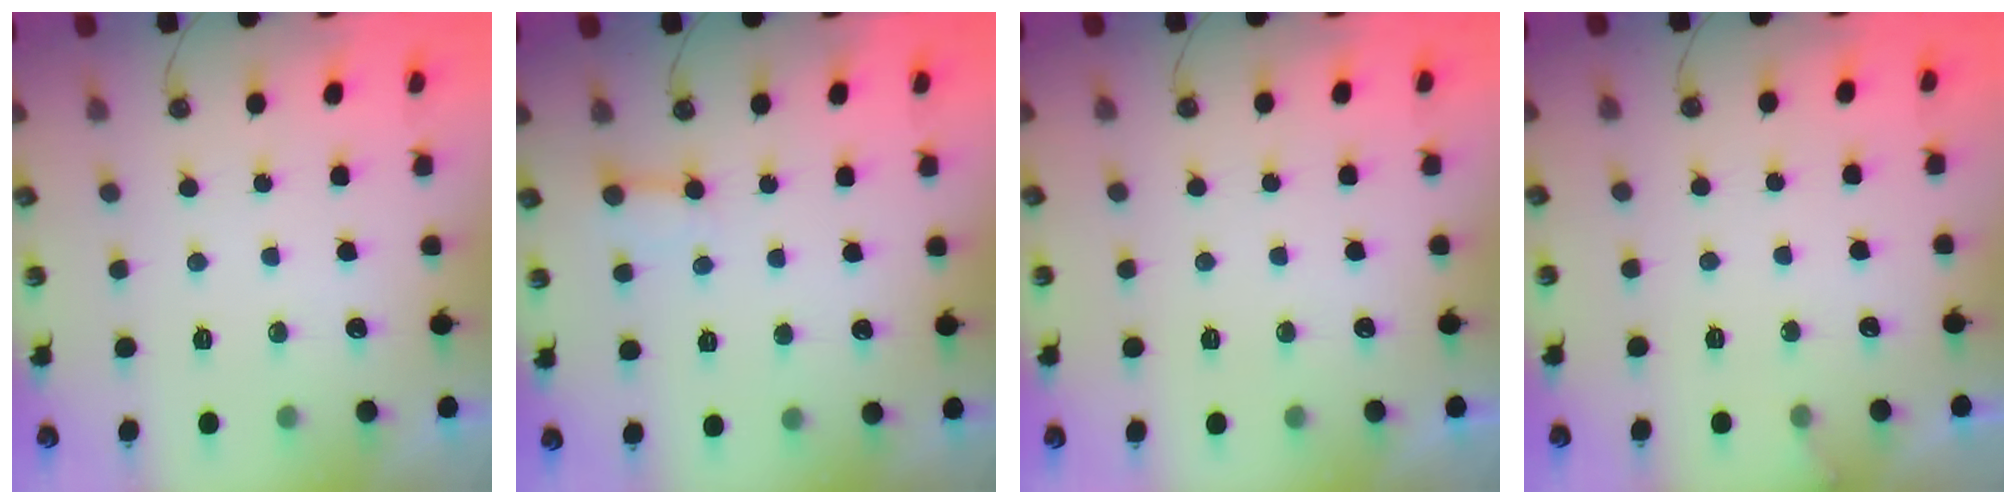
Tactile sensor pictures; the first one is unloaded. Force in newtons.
{"total": 2.5, "press": 2.5, "slide": 0.4}
{"total": 0.0}
{"total": 2.8, "press": 2.8, "slide": 0.2}